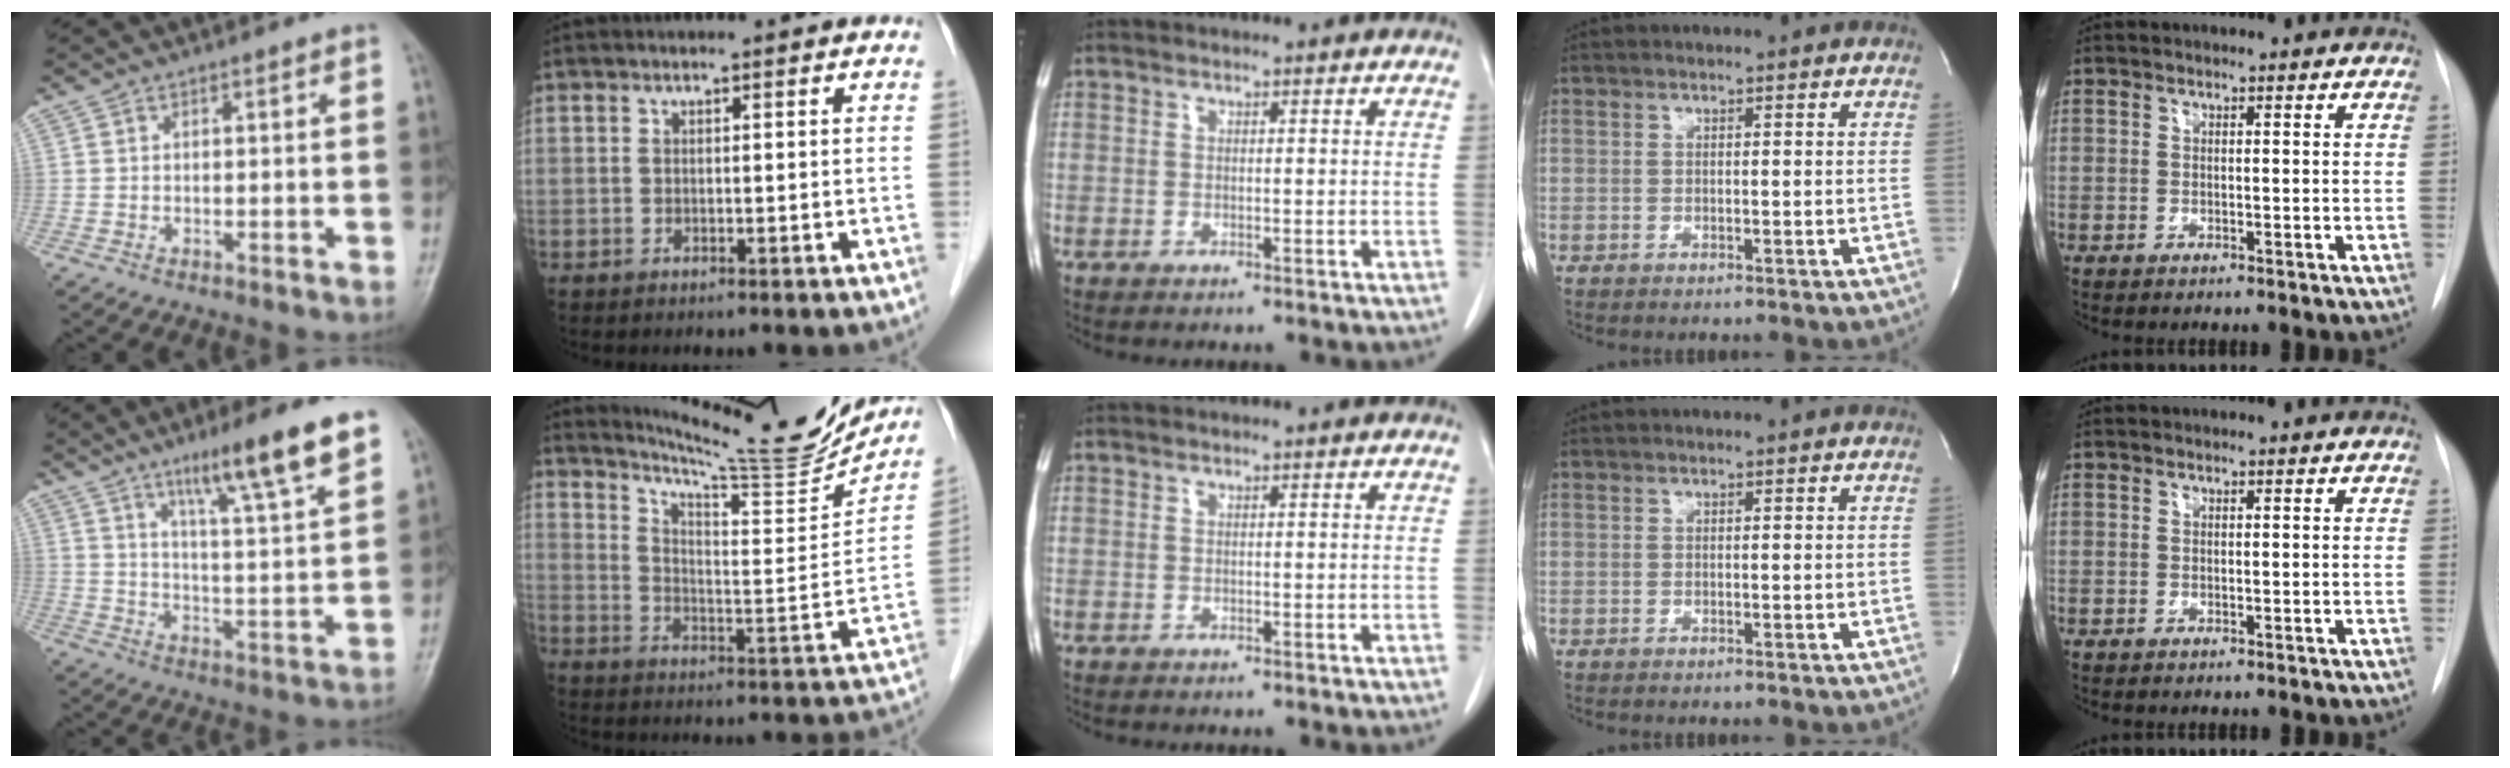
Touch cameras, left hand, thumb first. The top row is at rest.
{"thumb": {"total": 14.5, "force": [9.3, 1.1, 11.0], "torque": [-0.167, -0.047, 0.149]}, "index": {"total": 17.2, "force": [16.5, -0.1, 4.9], "torque": [-0.090, -0.056, 0.236]}}